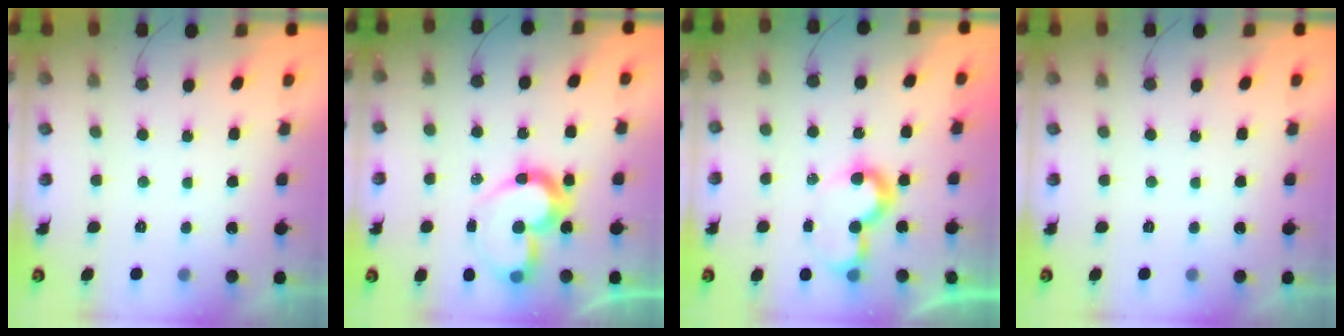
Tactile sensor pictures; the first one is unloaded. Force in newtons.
{"total": 14.7, "press": 14.5, "slide": 2.4}
{"total": 8.0, "press": 8.0, "slide": 0.1}
{"total": 0.0}